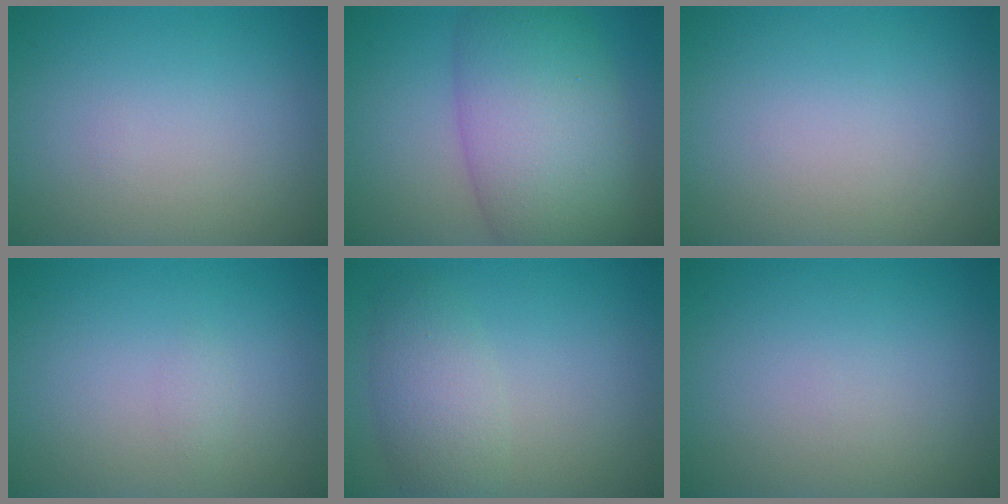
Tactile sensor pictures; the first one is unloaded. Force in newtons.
{"total": 10.1, "press": 10.1, "slide": 0.3}
{"total": 0.0}
{"total": 0.6, "press": 0.6, "slide": 0.1}
{"total": 3.5, "press": 3.4, "slide": 0.2}
{"total": 0.0}